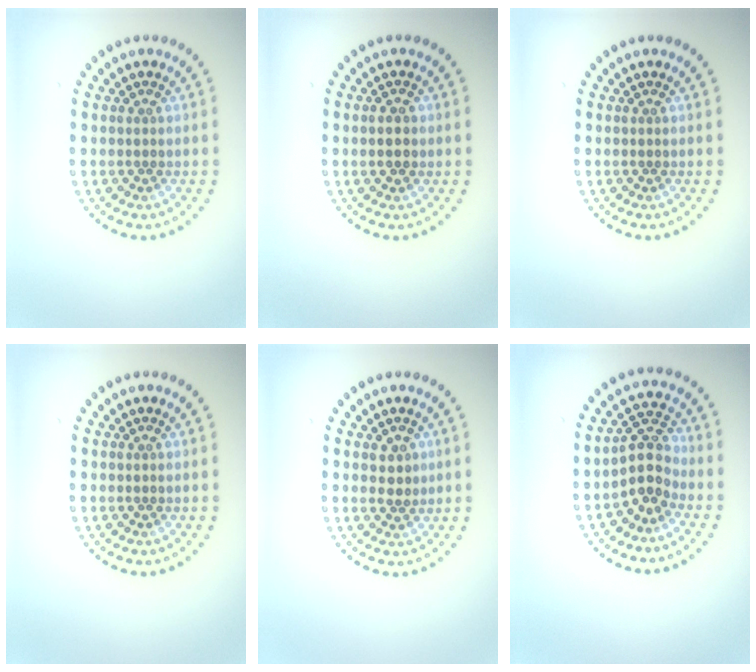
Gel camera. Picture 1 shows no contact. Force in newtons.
{"total": 2.2, "press": 2.2, "slide": 0.2}
{"total": 0.0}
{"total": 0.0}
{"total": 1.8, "press": 1.7, "slide": 0.6}
{"total": 3.2, "press": 2.8, "slide": 1.5}